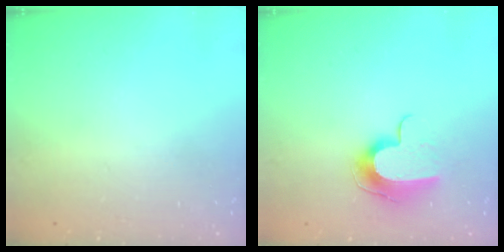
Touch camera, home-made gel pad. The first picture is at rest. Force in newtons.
{"total": 9.8, "press": 9.8, "slide": 0.6}